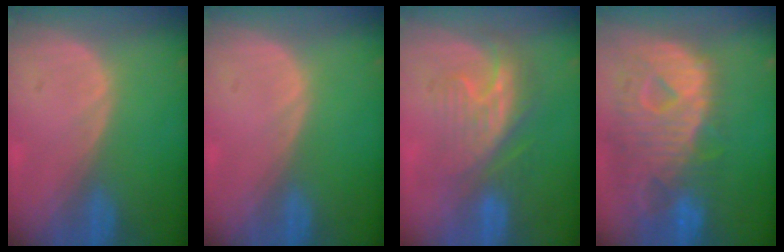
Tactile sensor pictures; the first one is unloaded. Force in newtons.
{"total": 0.0}
{"total": 8.5, "press": 7.5, "slide": 4.1}
{"total": 12.8, "press": 11.0, "slide": 6.6}